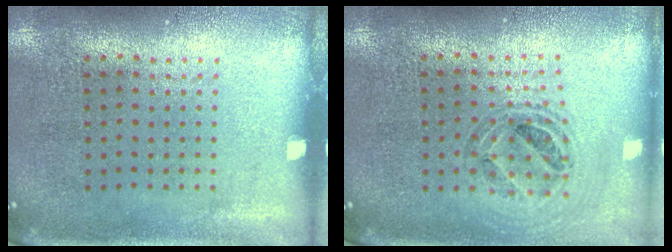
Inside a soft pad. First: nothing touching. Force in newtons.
{"total": 0.8, "press": 0.8, "slide": 0.1}